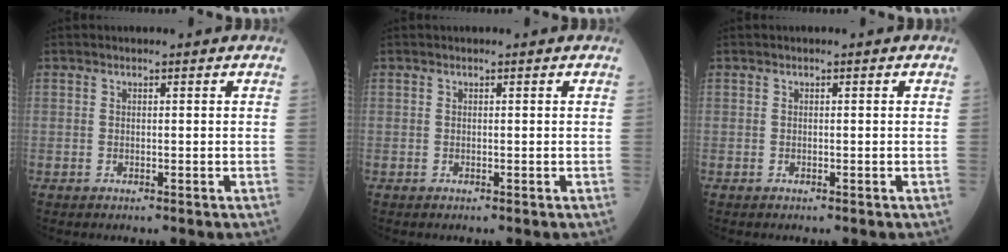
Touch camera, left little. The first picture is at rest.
{"total": 0.0}
{"total": 0.0}